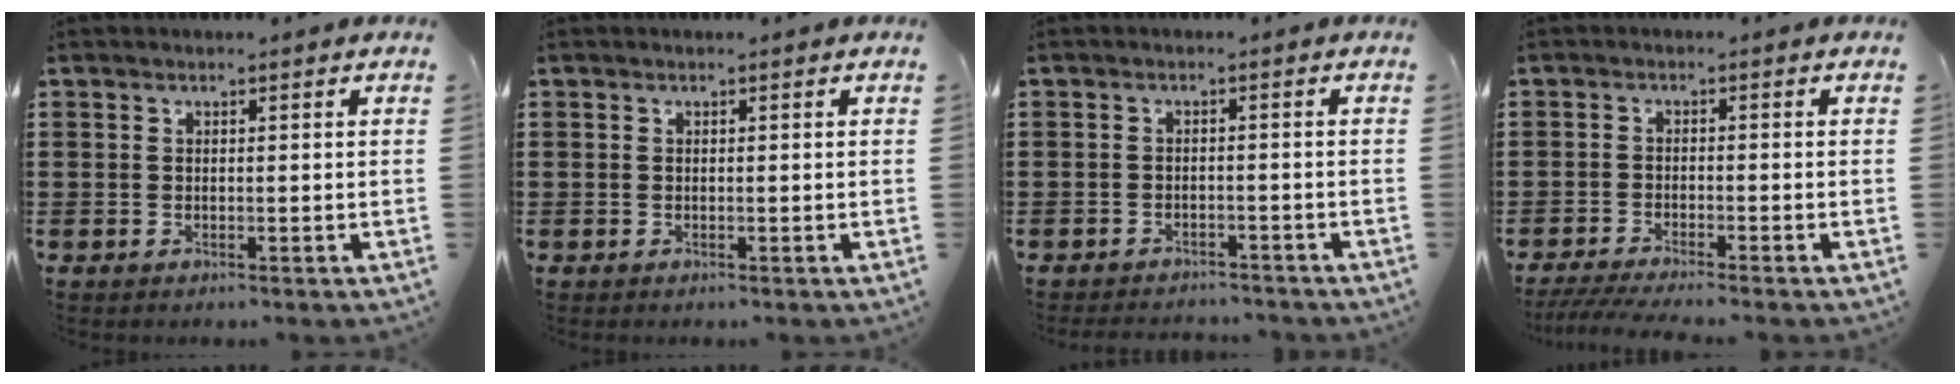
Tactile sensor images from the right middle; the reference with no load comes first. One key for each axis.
{"total": 0.0}
{"total": 2.0, "fx": -2.0, "fy": 0.1, "fz": 0.0, "tx": -0.009, "ty": -0.002, "tz": -0.041}
{"total": 2.8, "fx": -2.5, "fy": -0.3, "fz": 1.3, "tx": -0.029, "ty": -0.009, "tz": -0.050}